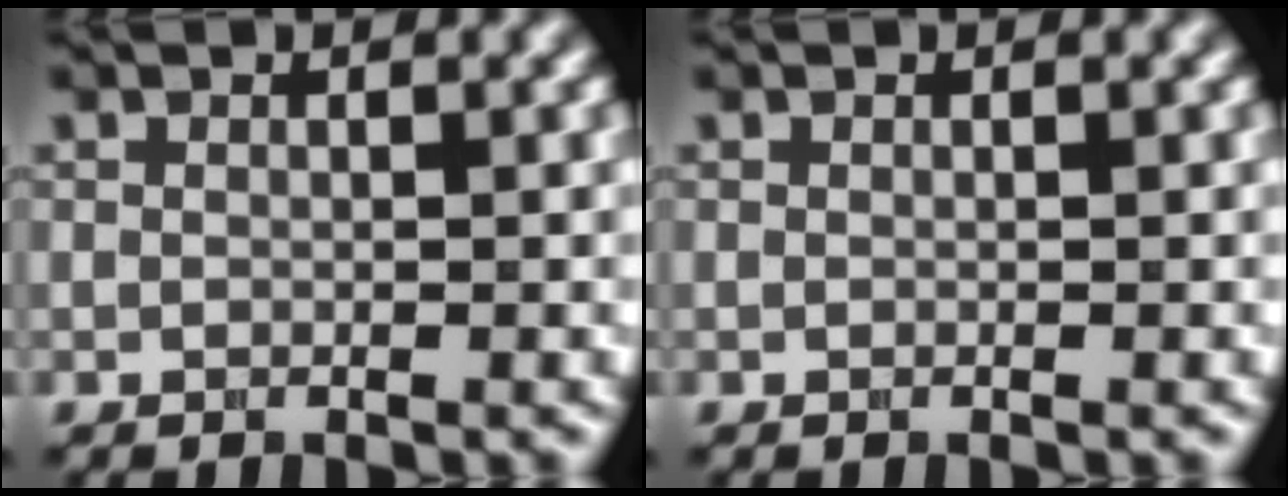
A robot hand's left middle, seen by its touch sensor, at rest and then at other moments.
{"total": 0.0}